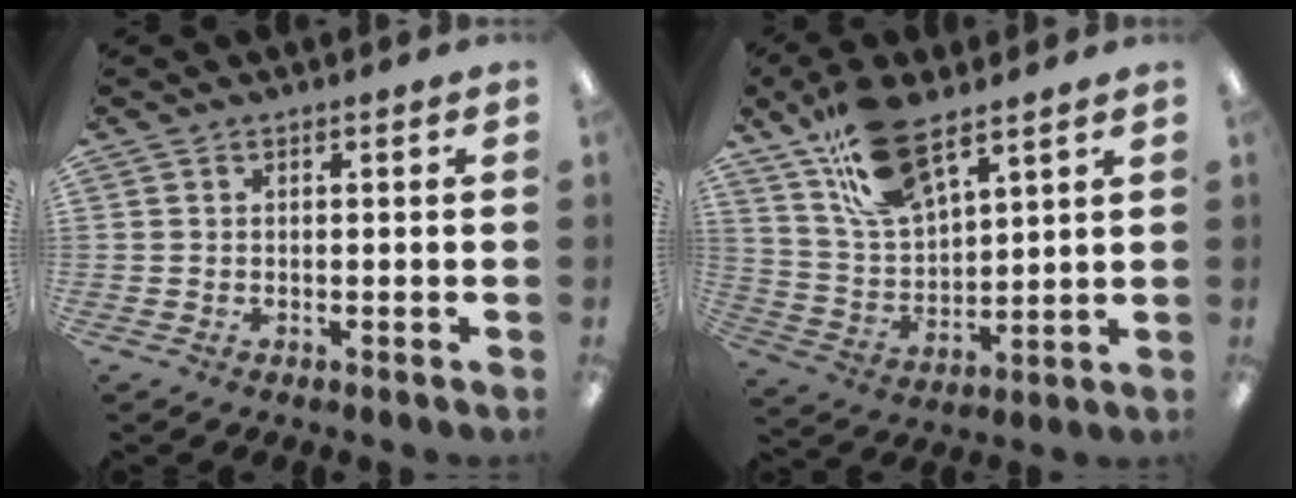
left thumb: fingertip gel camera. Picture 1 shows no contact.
{"total": 15.5, "force": [11.0, 6.3, 9.0], "torque": [-0.178, -0.043, 0.199]}